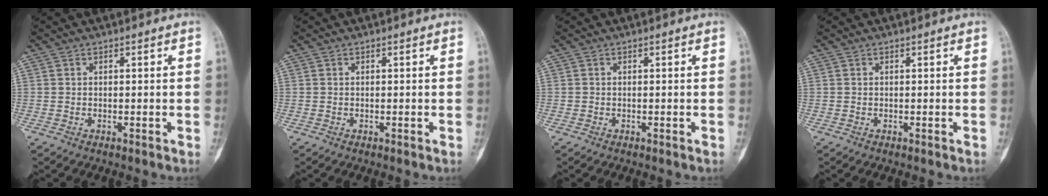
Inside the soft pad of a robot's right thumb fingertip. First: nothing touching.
{"total": 0.0}
{"total": 0.0}
{"total": 0.0}